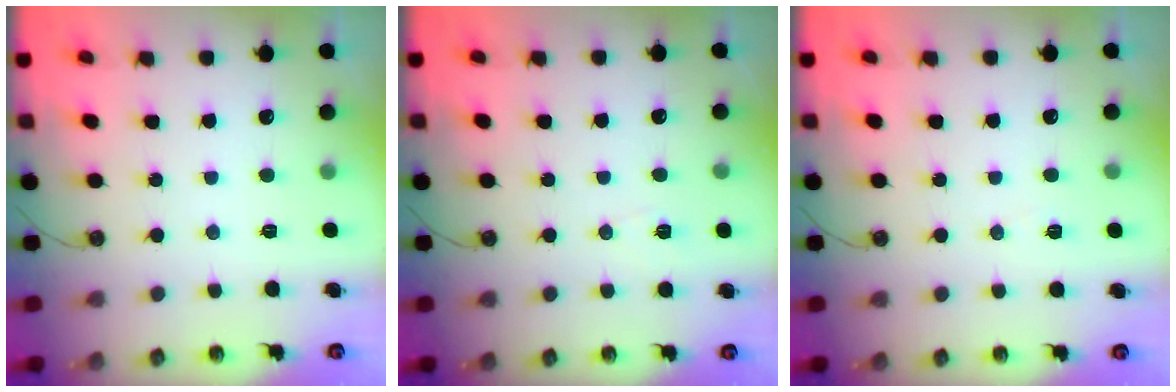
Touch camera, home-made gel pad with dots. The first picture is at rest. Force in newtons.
{"total": 3.7, "press": 3.5, "slide": 1.2}
{"total": 6.2, "press": 4.4, "slide": 4.4}